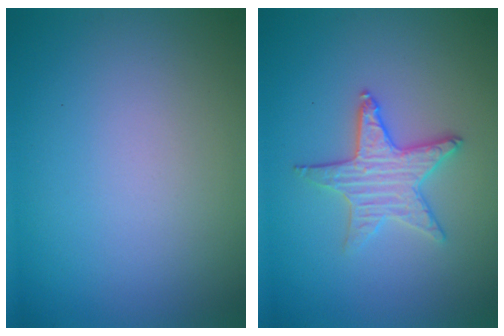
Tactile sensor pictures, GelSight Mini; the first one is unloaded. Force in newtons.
{"total": 3.1, "press": 2.9, "slide": 1.2}